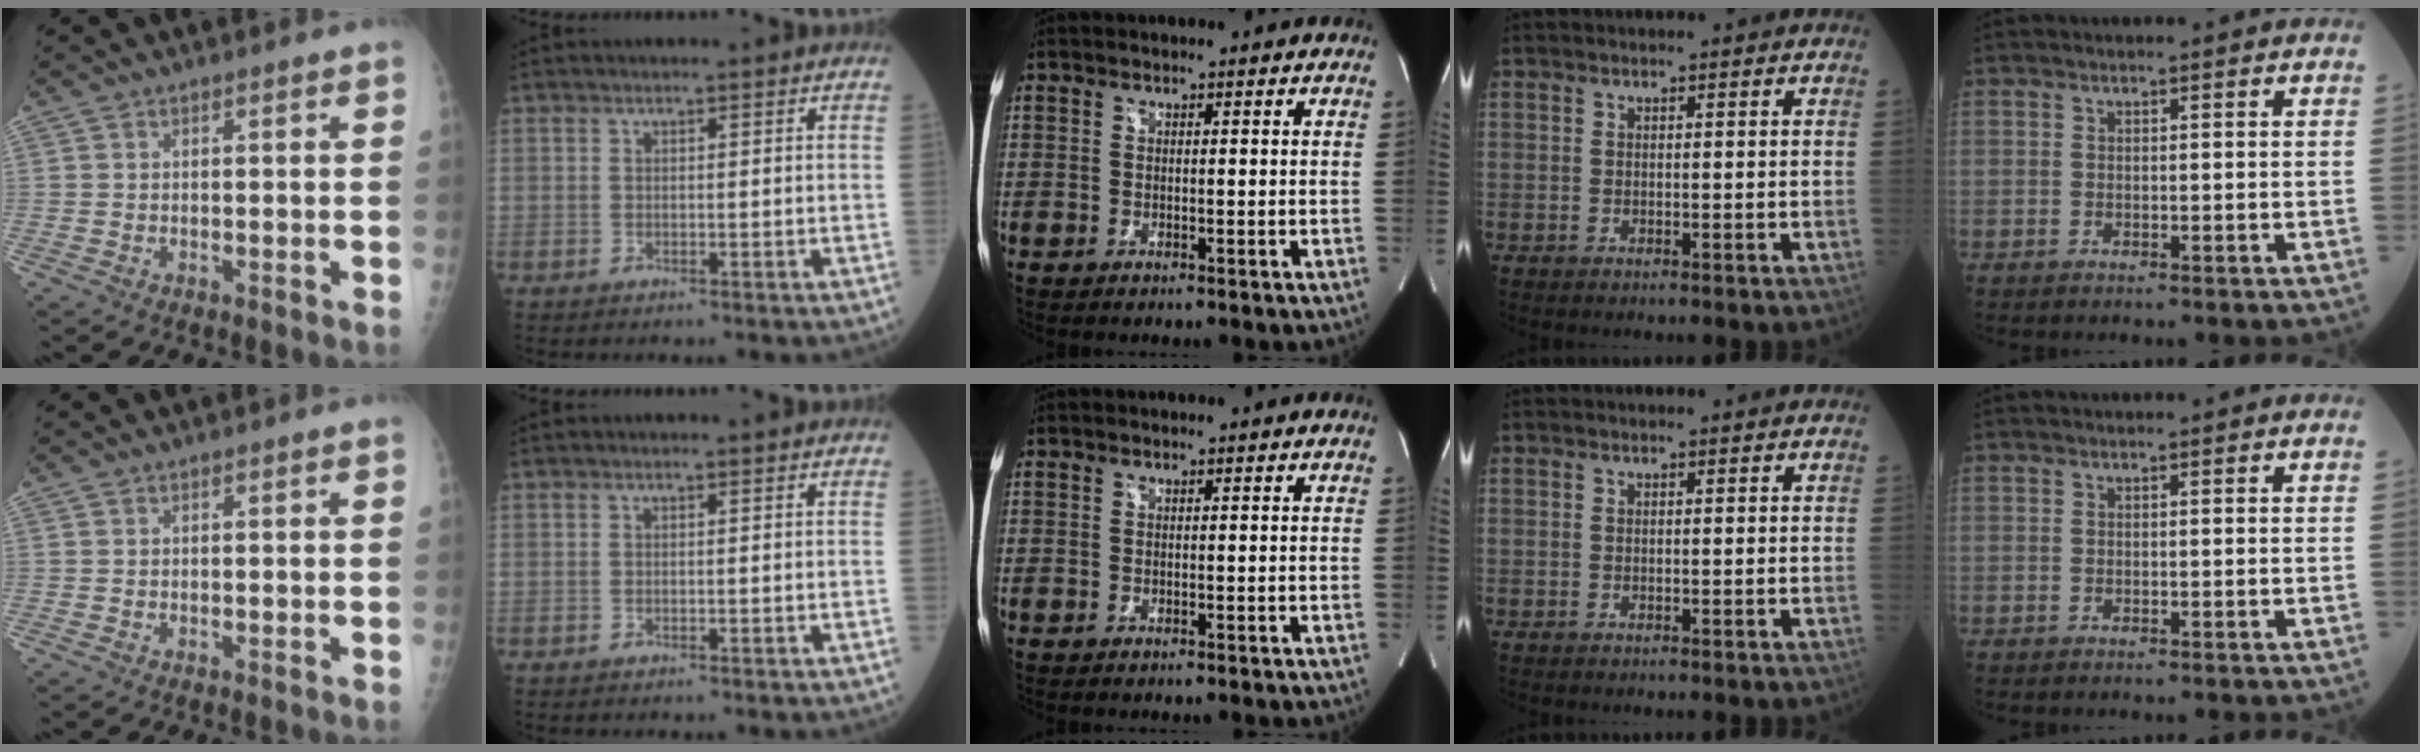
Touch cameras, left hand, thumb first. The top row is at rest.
{}